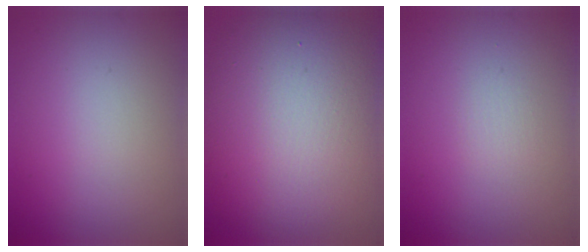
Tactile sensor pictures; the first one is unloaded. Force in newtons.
{"total": 15.2, "press": 15.1, "slide": 1.0}
{"total": 0.6, "press": 0.6, "slide": 0.0}